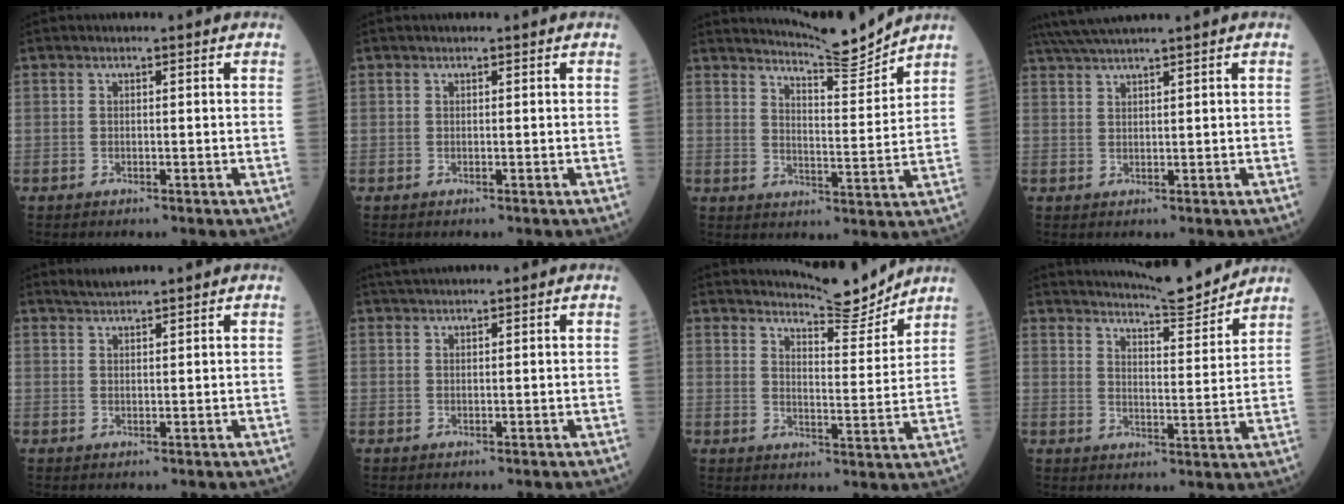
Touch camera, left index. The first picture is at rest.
{"total": 0.0}
{"total": 7.8, "force": [7.7, -1.3, 0.2], "torque": [-0.023, -0.032, 0.123]}
{"total": 5.7, "force": [4.8, -1.3, 2.7], "torque": [-0.052, 0.024, 0.094]}
{"total": 1.9, "force": [1.8, -0.3, 0.2], "torque": [-0.008, 0.012, 0.042]}
{"total": 2.4, "force": [2.2, -0.3, 0.9], "torque": [-0.012, 0.023, 0.045]}
{"total": 7.6, "force": [7.6, 0.0, 0.5], "torque": [-0.021, -0.025, 0.112]}
{"total": 9.9, "force": [9.6, -0.5, 2.2], "torque": [-0.044, -0.013, 0.141]}